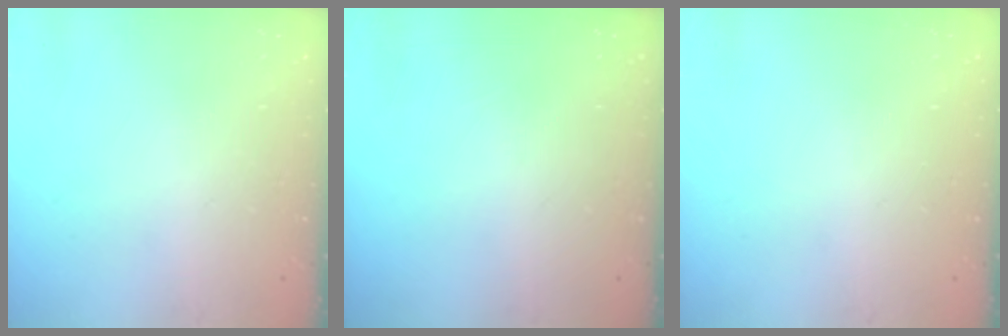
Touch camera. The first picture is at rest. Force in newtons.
{"total": 0.0}
{"total": 0.0}